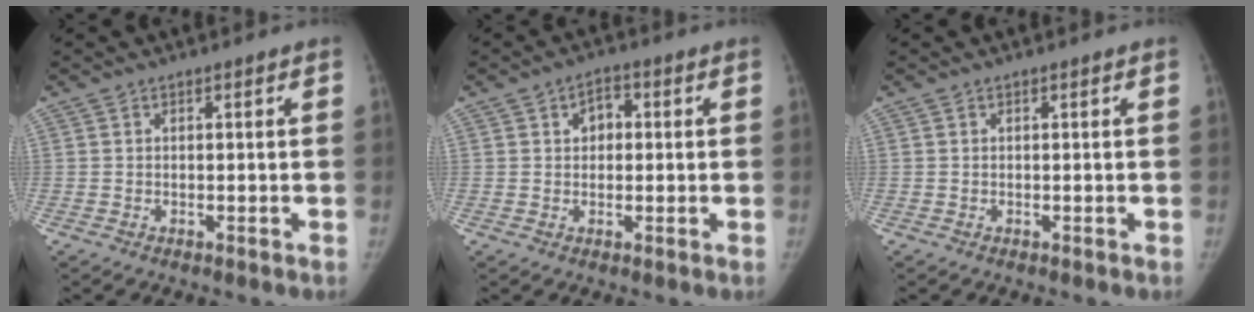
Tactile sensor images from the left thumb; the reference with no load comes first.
{"total": 4.0, "force": [0.8, 3.0, 2.5], "torque": [-0.016, 0.008, 0.006]}
{"total": 0.0}